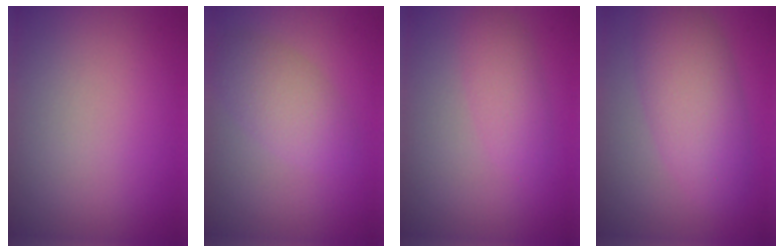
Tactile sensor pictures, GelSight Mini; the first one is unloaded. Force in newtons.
{"total": 3.1, "press": 3.1, "slide": 0.0}
{"total": 2.2, "press": 2.2, "slide": 0.1}
{"total": 5.6, "press": 5.6, "slide": 0.1}